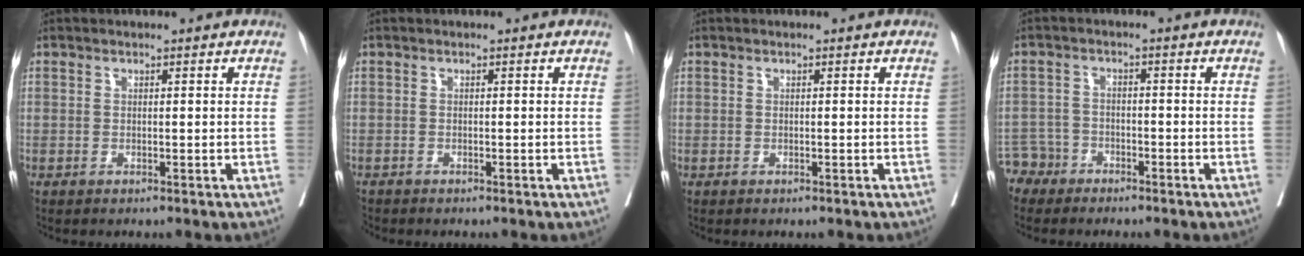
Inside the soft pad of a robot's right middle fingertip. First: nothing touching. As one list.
[{"total": 0.8, "force": [-0.8, 0.2, 0.0], "torque": [-0.006, -0.004, -0.017]}, {"total": 0.0}, {"total": 3.9, "force": [-3.1, 2.2, -0.9], "torque": [0.013, 0.005, -0.063]}]